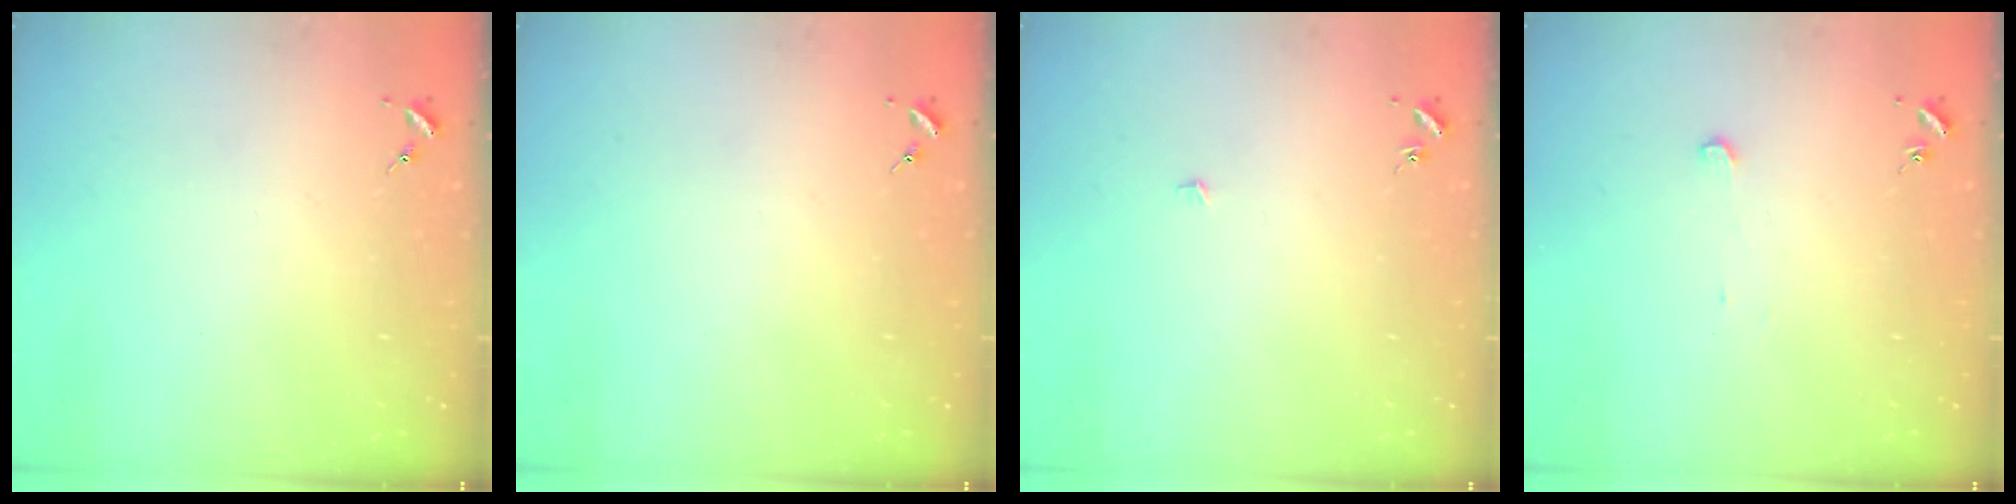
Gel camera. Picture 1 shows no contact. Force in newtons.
{"total": 0.0}
{"total": 2.1, "press": 2.1, "slide": 0.1}
{"total": 2.5, "press": 2.5, "slide": 0.1}